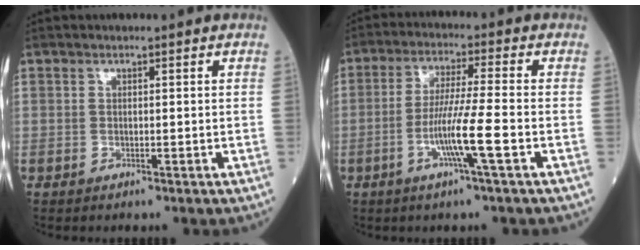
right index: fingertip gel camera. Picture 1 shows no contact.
{"total": 8.1, "force": [-2.9, -0.9, 7.5], "torque": [-0.142, -0.009, -0.058]}